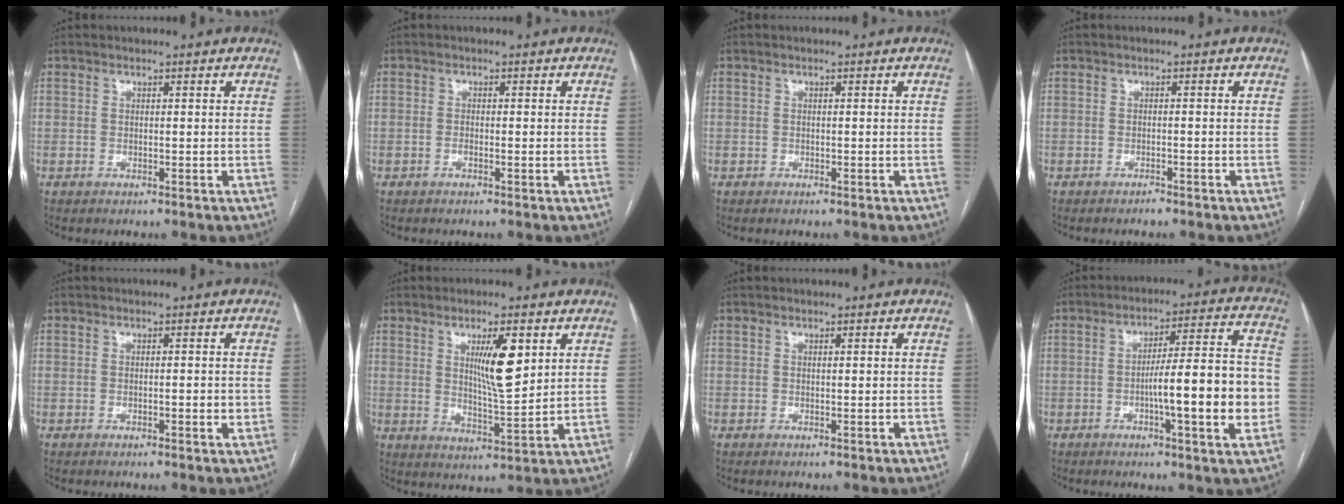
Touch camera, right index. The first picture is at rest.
{"total": 1.1, "force": [-0.5, 0.1, 0.9], "torque": [-0.018, 0.003, -0.008]}
{"total": 0.0}
{"total": 1.0, "force": [-0.9, 0.2, 0.4], "torque": [-0.009, 0.000, -0.013]}
{"total": 1.6, "force": [-0.4, 0.4, 1.5], "torque": [-0.024, 0.001, -0.006]}
{"total": 8.2, "force": [3.0, 1.3, 7.5], "torque": [-0.127, -0.008, 0.052]}
{"total": 0.0}
{"total": 14.1, "force": [-3.1, 1.0, 13.7], "torque": [-0.204, 0.013, -0.047]}